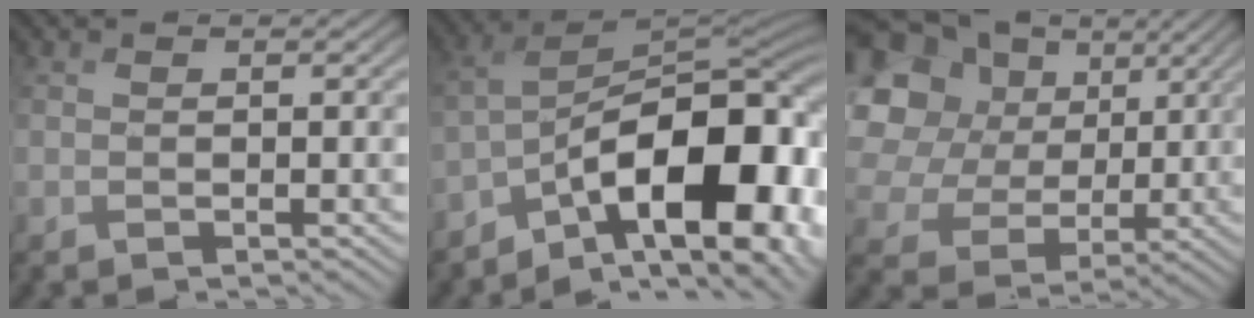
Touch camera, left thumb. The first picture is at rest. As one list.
[{"total": 15.3, "force": [-6.9, 6.6, 11.9], "torque": [-0.184, 0.005, -0.112]}, {"total": 17.3, "force": [7.9, 13.7, 7.0], "torque": [-0.262, 0.060, 0.162]}]